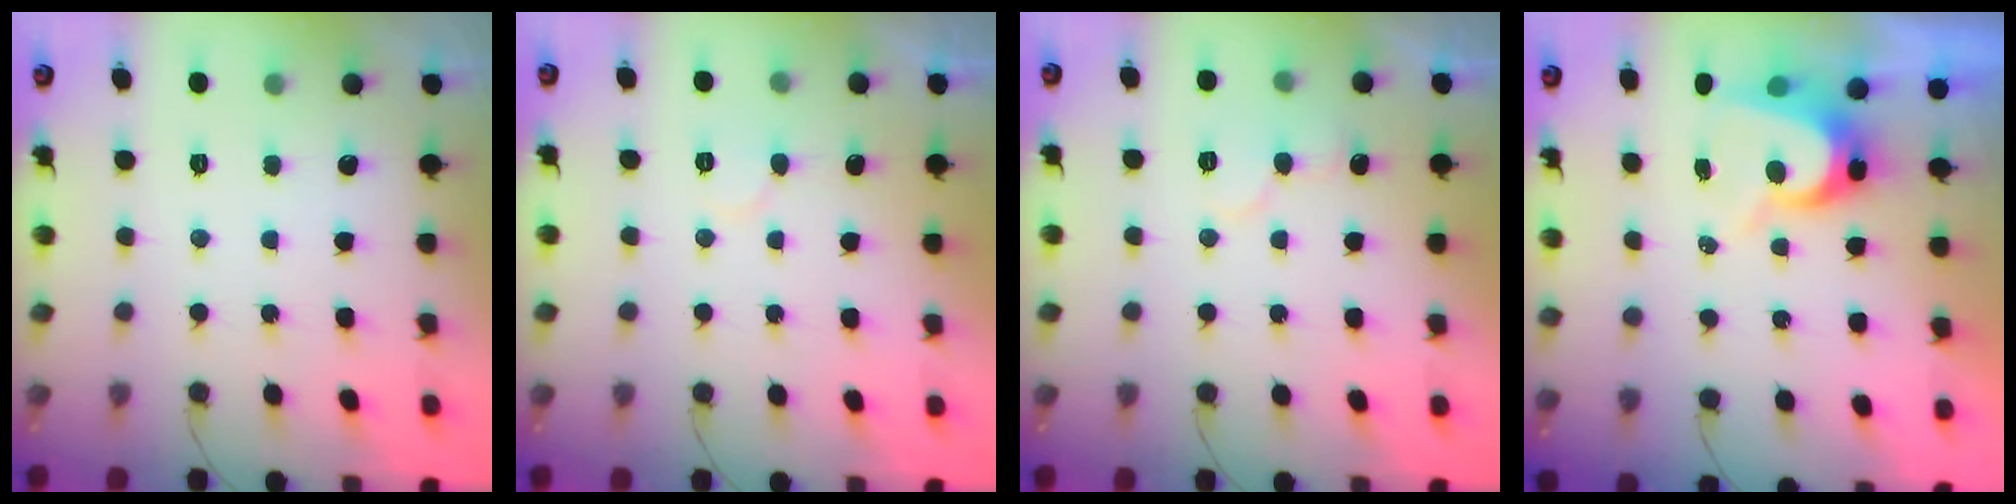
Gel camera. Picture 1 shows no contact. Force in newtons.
{"total": 4.8, "press": 4.8, "slide": 0.4}
{"total": 7.0, "press": 7.0, "slide": 0.5}
{"total": 8.3, "press": 8.2, "slide": 0.6}